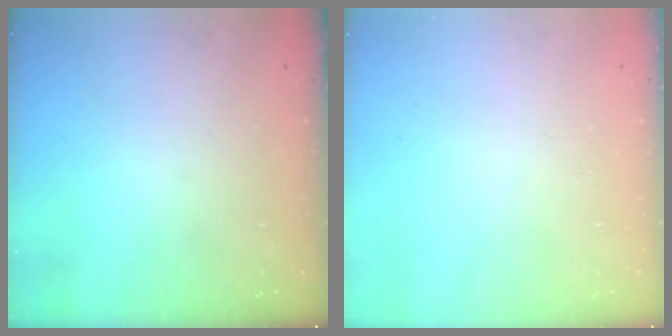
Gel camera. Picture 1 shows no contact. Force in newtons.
{"total": 0.0}